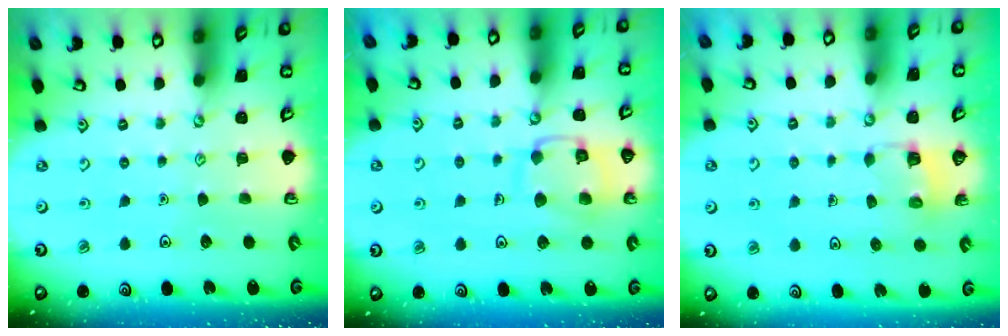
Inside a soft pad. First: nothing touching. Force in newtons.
{"total": 12.4, "press": 12.4, "slide": 1.0}
{"total": 2.8, "press": 2.8, "slide": 0.2}